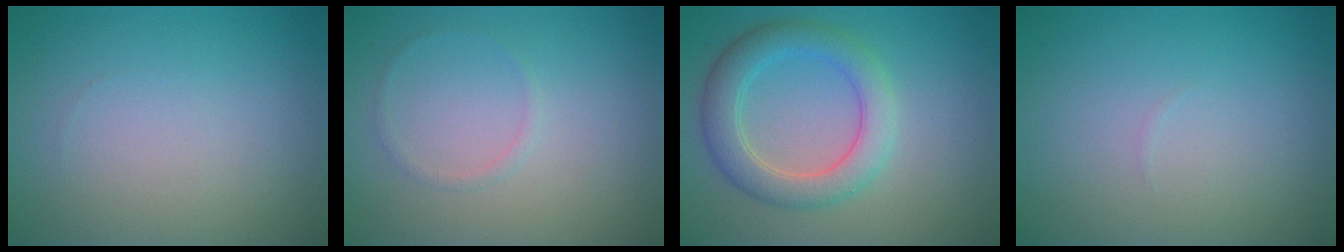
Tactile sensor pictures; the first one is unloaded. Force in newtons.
{"total": 0.6, "press": 0.6, "slide": 0.1}
{"total": 4.6, "press": 4.6, "slide": 0.4}
{"total": 0.0}